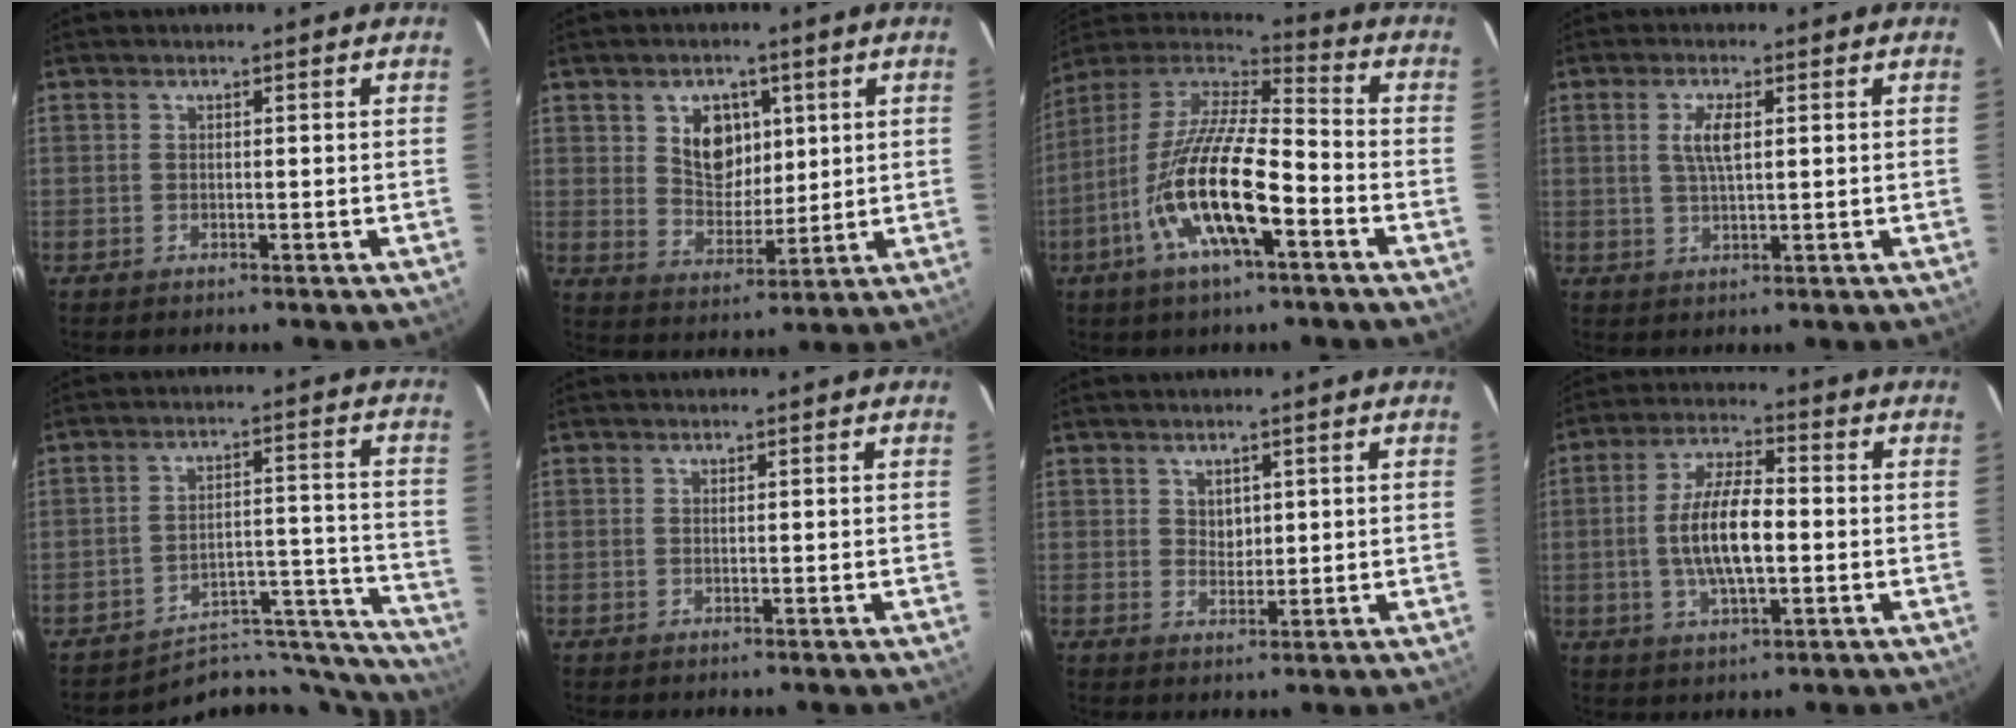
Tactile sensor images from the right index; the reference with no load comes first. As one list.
[{"total": 8.4, "force": [3.1, 6.2, 4.7], "torque": [-0.074, 0.005, 0.064]}, {"total": 19.1, "force": [-7.4, 5.0, 16.8], "torque": [-0.325, -0.022, -0.149]}, {"total": 4.0, "force": [1.0, 1.1, 3.7], "torque": [-0.072, 0.002, 0.020]}, {"total": 17.2, "force": [-16.6, 3.9, 1.8], "torque": [-0.001, 0.061, -0.230]}, {"total": 0.0}, {"total": 2.3, "force": [1.1, 1.8, 0.9], "torque": [-0.008, 0.002, 0.023]}, {"total": 10.7, "force": [-1.1, 3.8, 10.0], "torque": [-0.195, 0.005, -0.017]}]